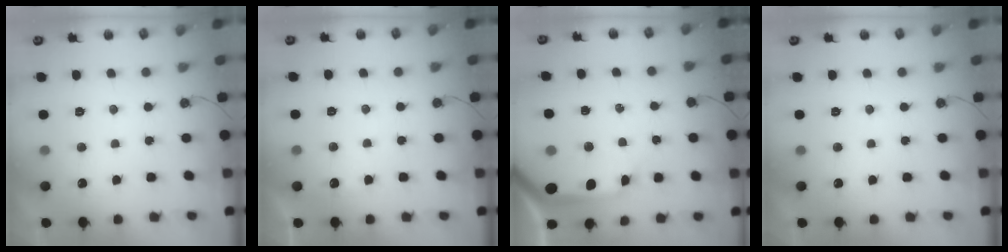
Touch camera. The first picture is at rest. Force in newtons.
{"total": 2.2, "press": 2.2, "slide": 0.3}
{"total": 12.8, "press": 12.7, "slide": 1.4}
{"total": 0.0}